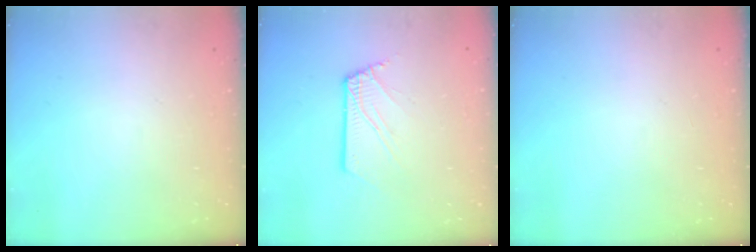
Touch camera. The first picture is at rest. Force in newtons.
{"total": 2.4, "press": 2.4, "slide": 0.2}
{"total": 0.0}